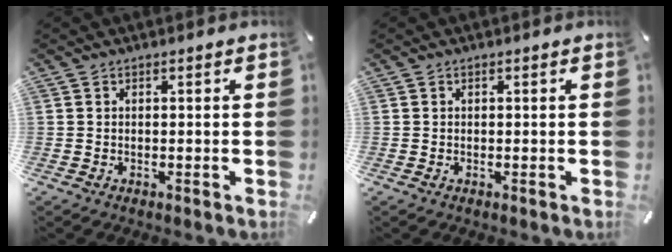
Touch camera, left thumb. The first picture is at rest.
{"total": 0.0}